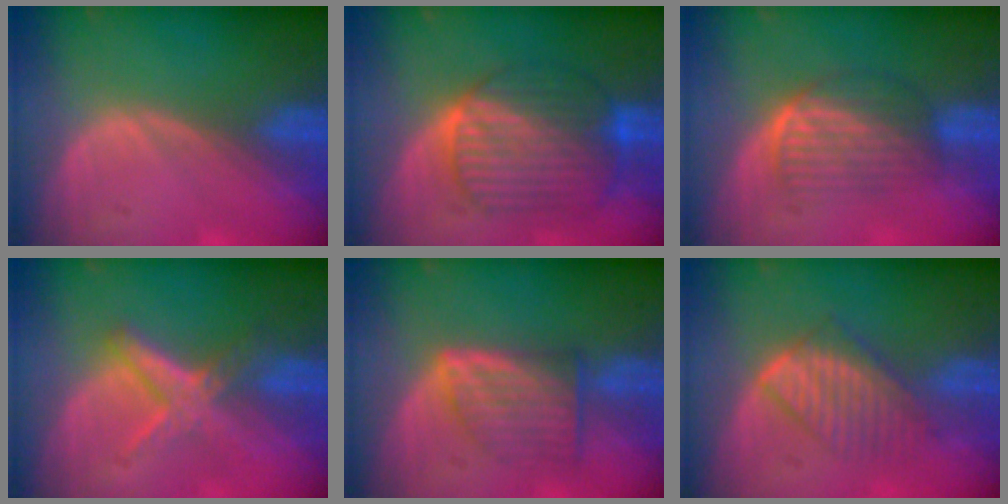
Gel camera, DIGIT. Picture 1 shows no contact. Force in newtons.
{"total": 10.2, "press": 10.1, "slide": 0.7}
{"total": 7.0, "press": 5.9, "slide": 3.7}
{"total": 5.6, "press": 5.4, "slide": 1.8}
{"total": 7.1, "press": 6.4, "slide": 2.9}
{"total": 6.0, "press": 5.9, "slide": 1.1}